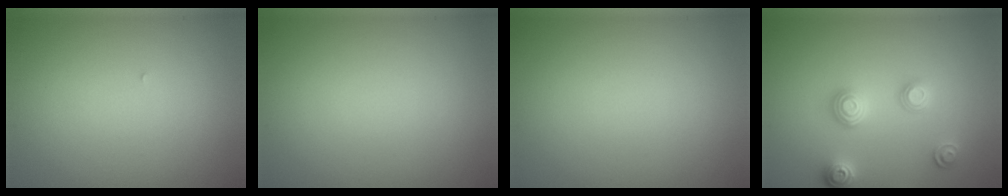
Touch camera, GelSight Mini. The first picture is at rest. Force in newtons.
{"total": 0.0}
{"total": 0.0}
{"total": 3.4, "press": 3.0, "slide": 1.4}